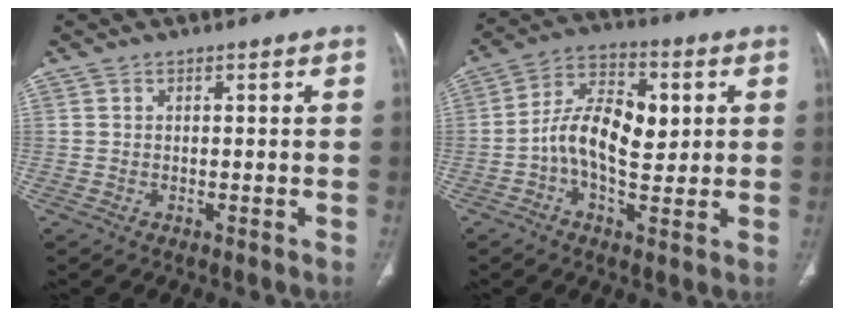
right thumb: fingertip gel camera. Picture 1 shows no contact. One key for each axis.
{"total": 12.8, "fx": 0.6, "fy": 7.1, "fz": 10.7, "tx": -0.165, "ty": 0.019, "tz": 0.004}